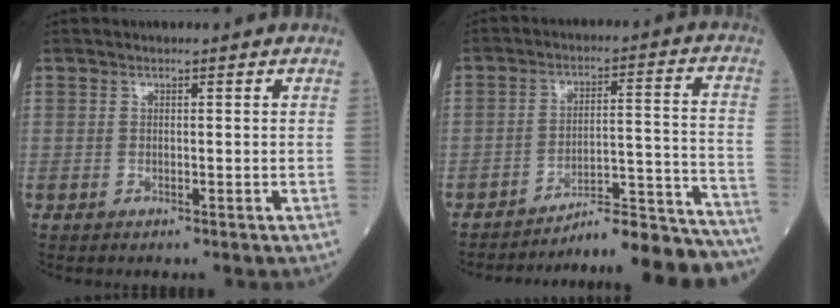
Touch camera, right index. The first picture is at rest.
{"total": 17.9, "force": [-17.5, -0.4, 3.4], "torque": [-0.013, 0.030, -0.239]}